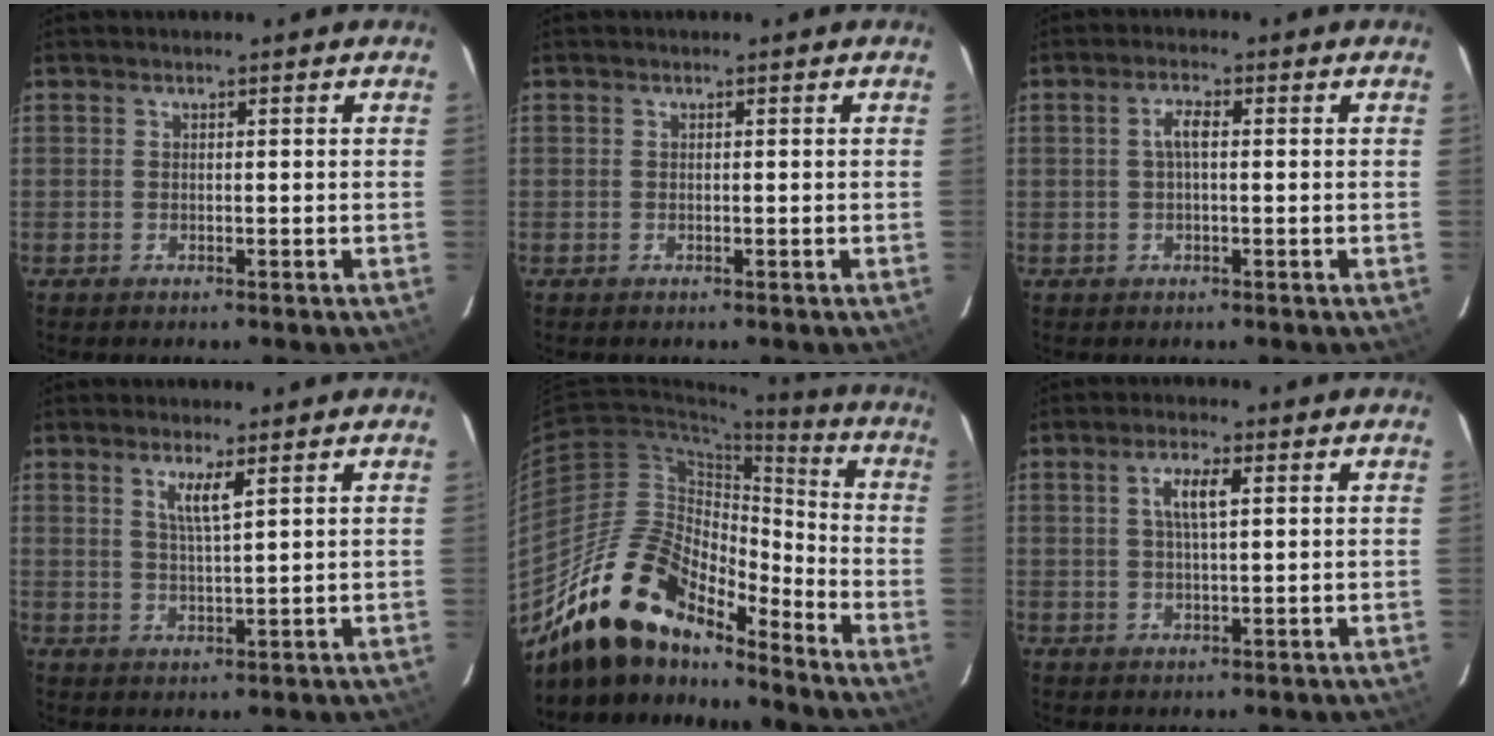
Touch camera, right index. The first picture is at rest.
{"total": 0.0}
{"total": 2.6, "force": [0.2, 0.7, 2.5], "torque": [-0.051, 0.008, 0.002]}
{"total": 3.9, "force": [2.0, 0.2, 3.3], "torque": [-0.063, -0.005, 0.037]}
{"total": 18.7, "force": [-15.3, 6.3, 8.6], "torque": [-0.154, 0.009, -0.283]}
{"total": 4.2, "force": [1.3, 1.0, 3.9], "torque": [-0.074, 0.005, 0.023]}